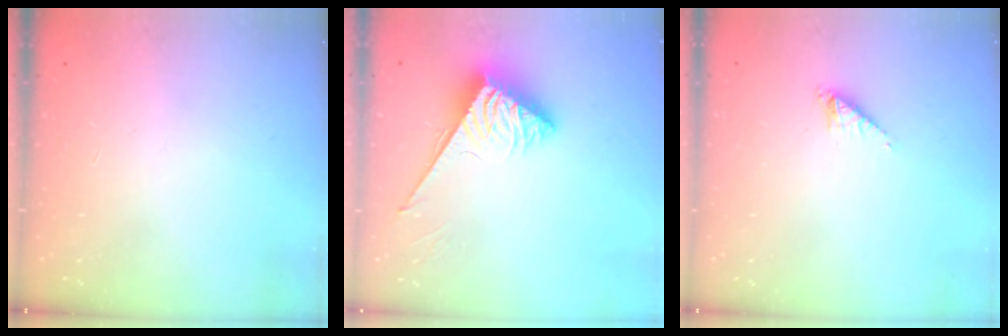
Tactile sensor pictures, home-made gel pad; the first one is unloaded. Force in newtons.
{"total": 3.8, "press": 3.8, "slide": 0.4}
{"total": 2.2, "press": 2.2, "slide": 0.3}